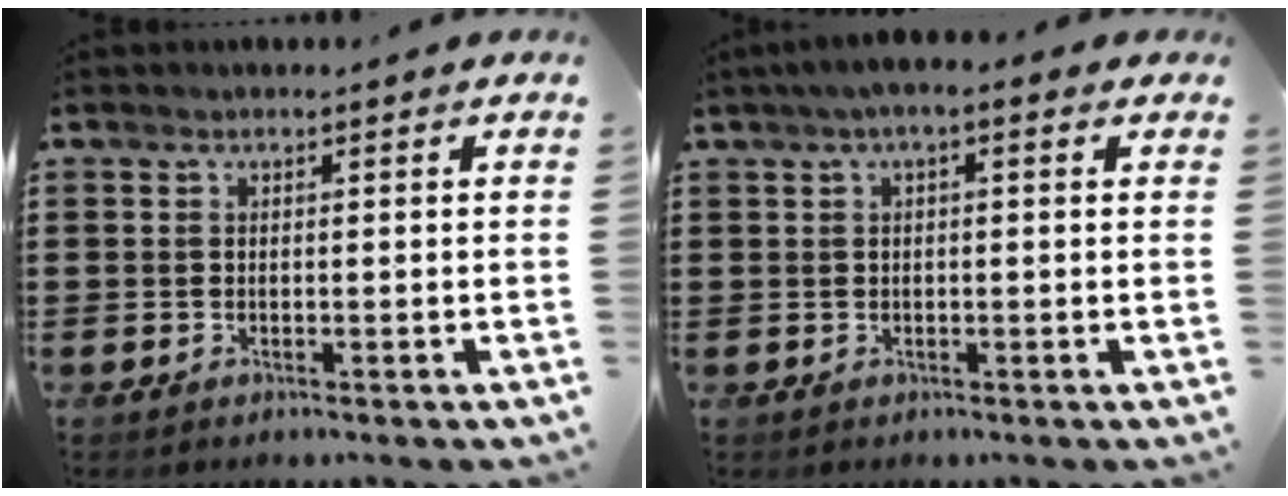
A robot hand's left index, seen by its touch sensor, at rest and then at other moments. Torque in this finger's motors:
{"motor_torque": [2.14, 0.00, 0.76, 0.20]}